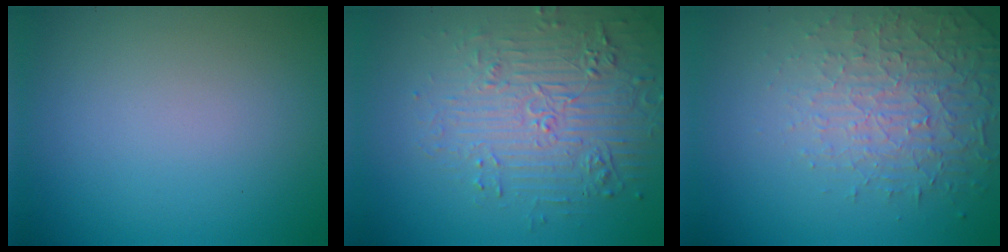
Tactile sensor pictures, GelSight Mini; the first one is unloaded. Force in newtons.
{"total": 4.8, "press": 4.2, "slide": 2.4}
{"total": 4.6, "press": 3.4, "slide": 3.1}